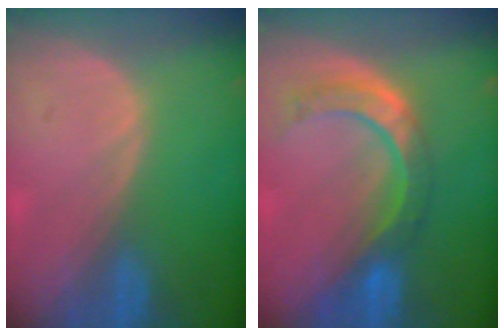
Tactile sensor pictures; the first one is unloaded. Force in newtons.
{"total": 8.6, "press": 7.3, "slide": 4.7}